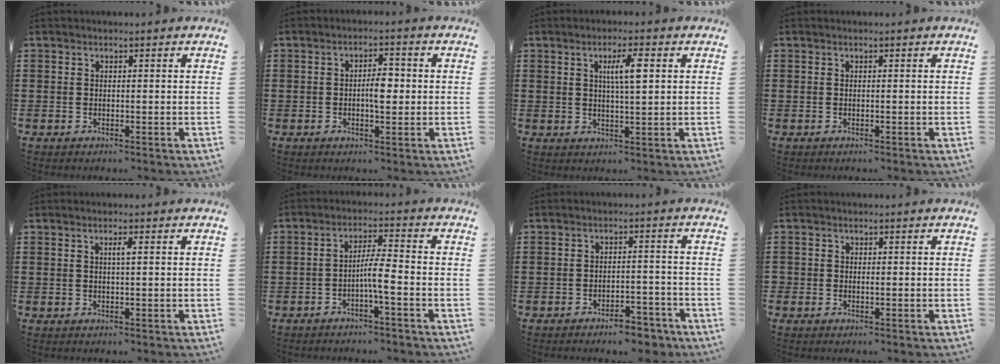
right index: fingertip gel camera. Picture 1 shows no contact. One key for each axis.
{"total": 4.1, "fx": -0.2, "fy": 1.6, "fz": 3.8, "tx": -0.062, "ty": 0.002, "tz": -0.006}
{"total": 4.9, "fx": 1.3, "fy": 1.0, "fz": 4.6, "tx": -0.086, "ty": 0.007, "tz": 0.016}
{"total": 0.0}
{"total": 1.4, "fx": 0.3, "fy": 0.0, "fz": 1.3, "tx": -0.025, "ty": -0.001, "tz": 0.004}
{"total": 4.6, "fx": -1.7, "fy": 0.3, "fz": 4.3, "tx": -0.077, "ty": 0.002, "tz": -0.034}
{"total": 4.8, "fx": -4.5, "fy": 0.9, "fz": 1.6, "tx": -0.027, "ty": 0.006, "tz": -0.086}
{"total": 0.6, "fx": -0.3, "fy": 0.4, "fz": 0.3, "tx": -0.008, "ty": -0.001, "tz": -0.006}